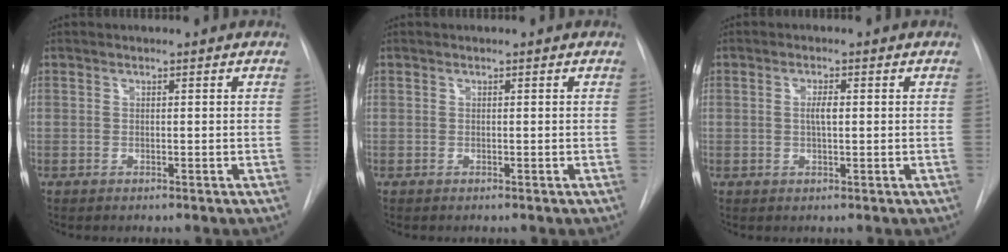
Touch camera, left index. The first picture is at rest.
{"total": 0.0}
{"total": 2.1, "force": [0.2, 0.5, 2.0], "torque": [-0.039, 0.002, 0.004]}